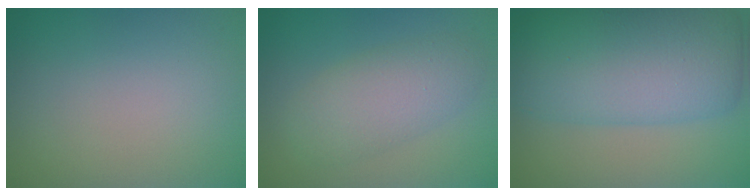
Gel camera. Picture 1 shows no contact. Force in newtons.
{"total": 4.3, "press": 4.3, "slide": 0.2}
{"total": 11.8, "press": 11.8, "slide": 0.2}